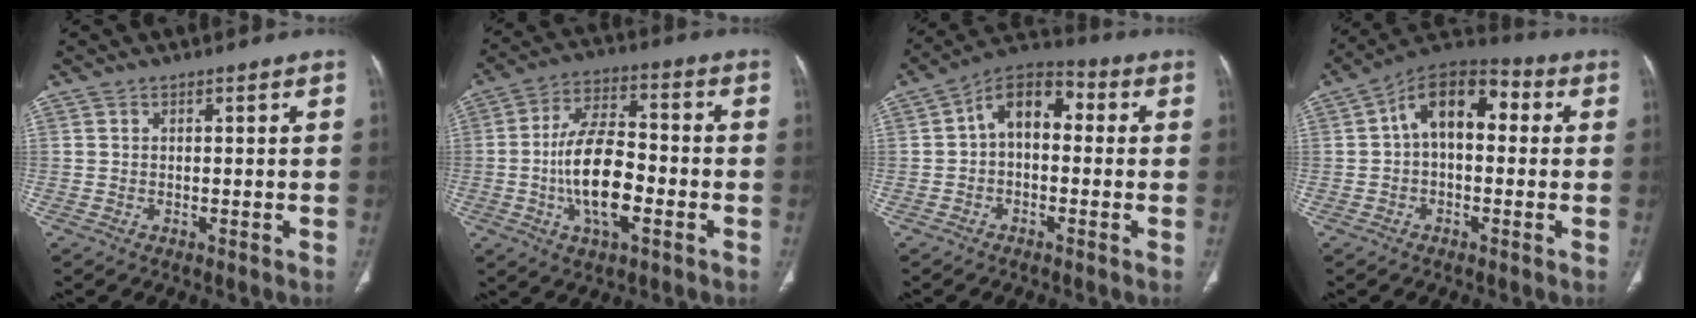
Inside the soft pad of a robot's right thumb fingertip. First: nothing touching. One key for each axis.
{"total": 14.1, "fx": -3.2, "fy": 6.4, "fz": 12.2, "tx": -0.220, "ty": 0.023, "tz": -0.060}
{"total": 9.7, "fx": 0.7, "fy": 6.2, "fz": 7.4, "tx": -0.097, "ty": 0.035, "tz": -0.006}
{"total": 12.2, "fx": 1.6, "fy": 7.3, "fz": 9.6, "tx": -0.128, "ty": 0.039, "tz": 0.011}